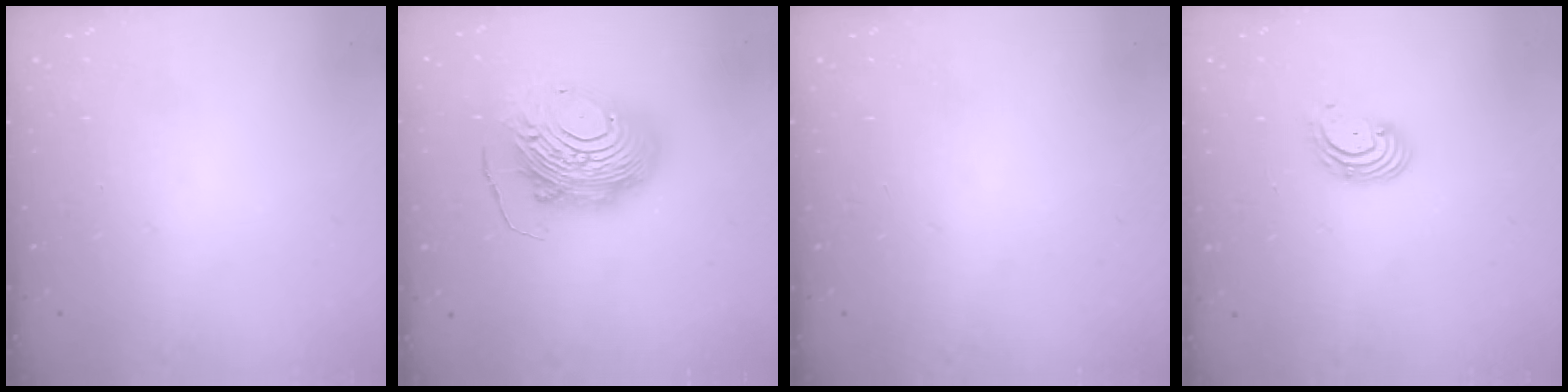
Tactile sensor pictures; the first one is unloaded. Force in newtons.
{"total": 17.9, "press": 17.9, "slide": 1.5}
{"total": 0.0}
{"total": 2.7, "press": 2.7, "slide": 0.3}